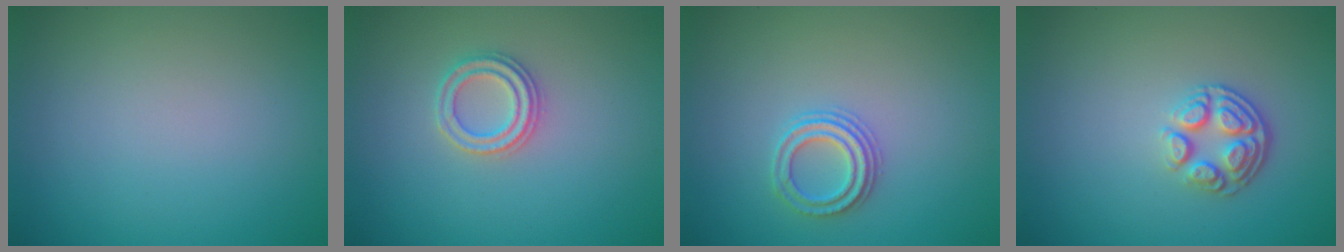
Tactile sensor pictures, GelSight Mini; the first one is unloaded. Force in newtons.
{"total": 2.3, "press": 2.3, "slide": 0.3}
{"total": 2.3, "press": 2.2, "slide": 0.8}
{"total": 3.1, "press": 2.4, "slide": 1.9}